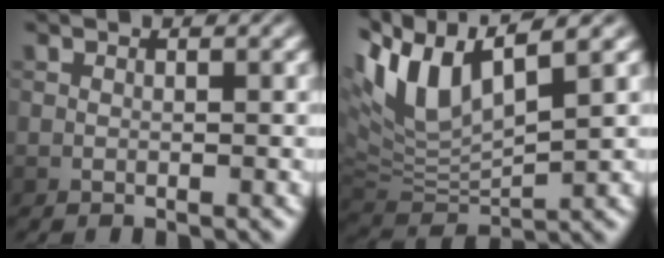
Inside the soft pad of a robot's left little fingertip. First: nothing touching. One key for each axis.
{"total": 8.3, "fx": 4.5, "fy": 2.8, "fz": 6.4, "tx": -0.143, "ty": 0.015, "tz": 0.081}